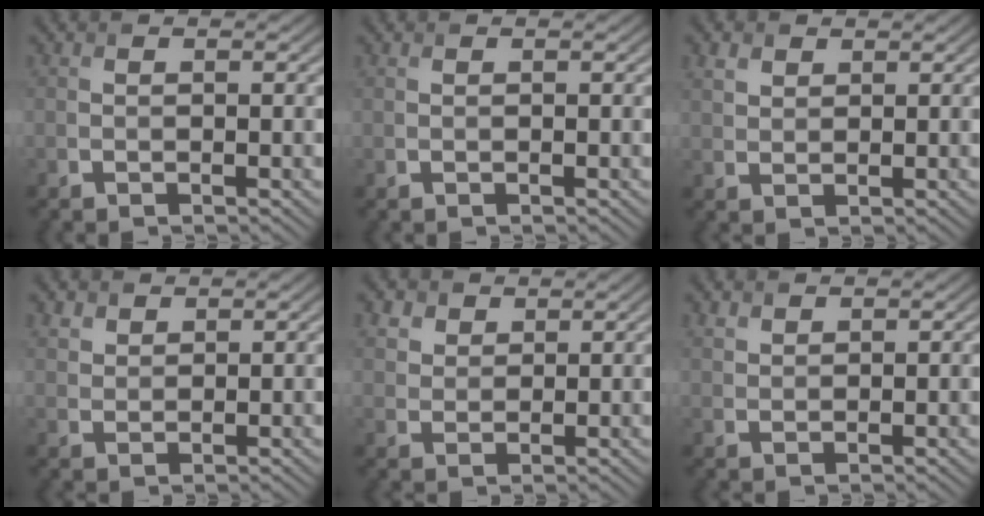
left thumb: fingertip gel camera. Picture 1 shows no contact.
{"total": 0.0}
{"total": 2.3, "force": [1.5, 1.5, 0.9], "torque": [-0.026, 0.002, 0.032]}
{"total": 2.4, "force": [1.8, 1.4, 0.7], "torque": [-0.021, 0.001, 0.043]}
{"total": 3.3, "force": [2.2, 2.2, 1.1], "torque": [-0.040, -0.005, 0.056]}
{"total": 1.8, "force": [1.4, 0.9, 0.5], "torque": [-0.018, 0.000, 0.035]}